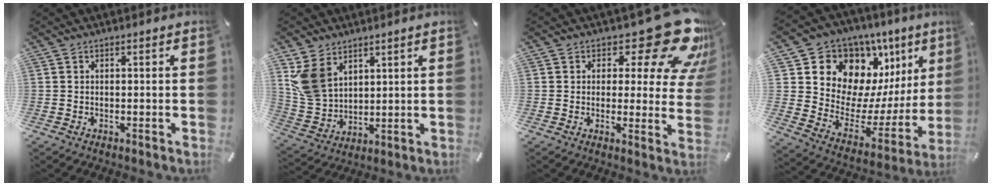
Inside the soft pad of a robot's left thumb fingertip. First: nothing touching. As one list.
[{"total": 10.4, "force": [5.2, 7.7, 4.7], "torque": [-0.136, -0.013, 0.101]}, {"total": 18.9, "force": [10.6, 8.2, 13.3], "torque": [-0.163, -0.072, 0.172]}, {"total": 13.5, "force": [9.5, 9.1, 3.3], "torque": [-0.044, -0.105, 0.177]}]